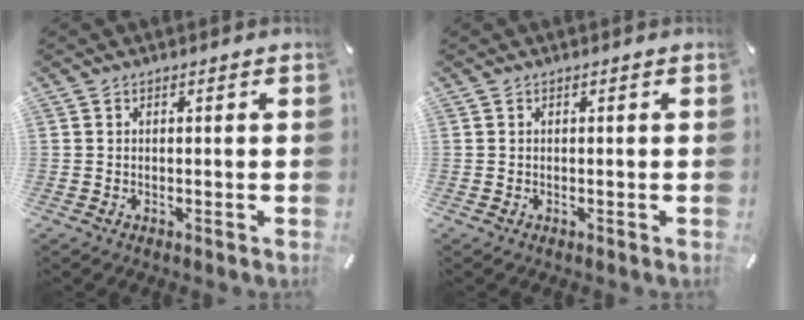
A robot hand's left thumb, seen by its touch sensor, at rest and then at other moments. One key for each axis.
{"total": 0.0}